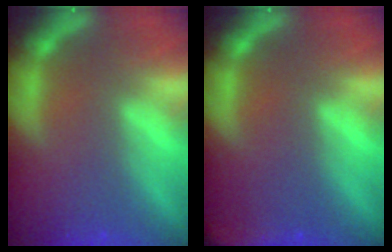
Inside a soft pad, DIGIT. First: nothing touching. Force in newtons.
{"total": 5.4}